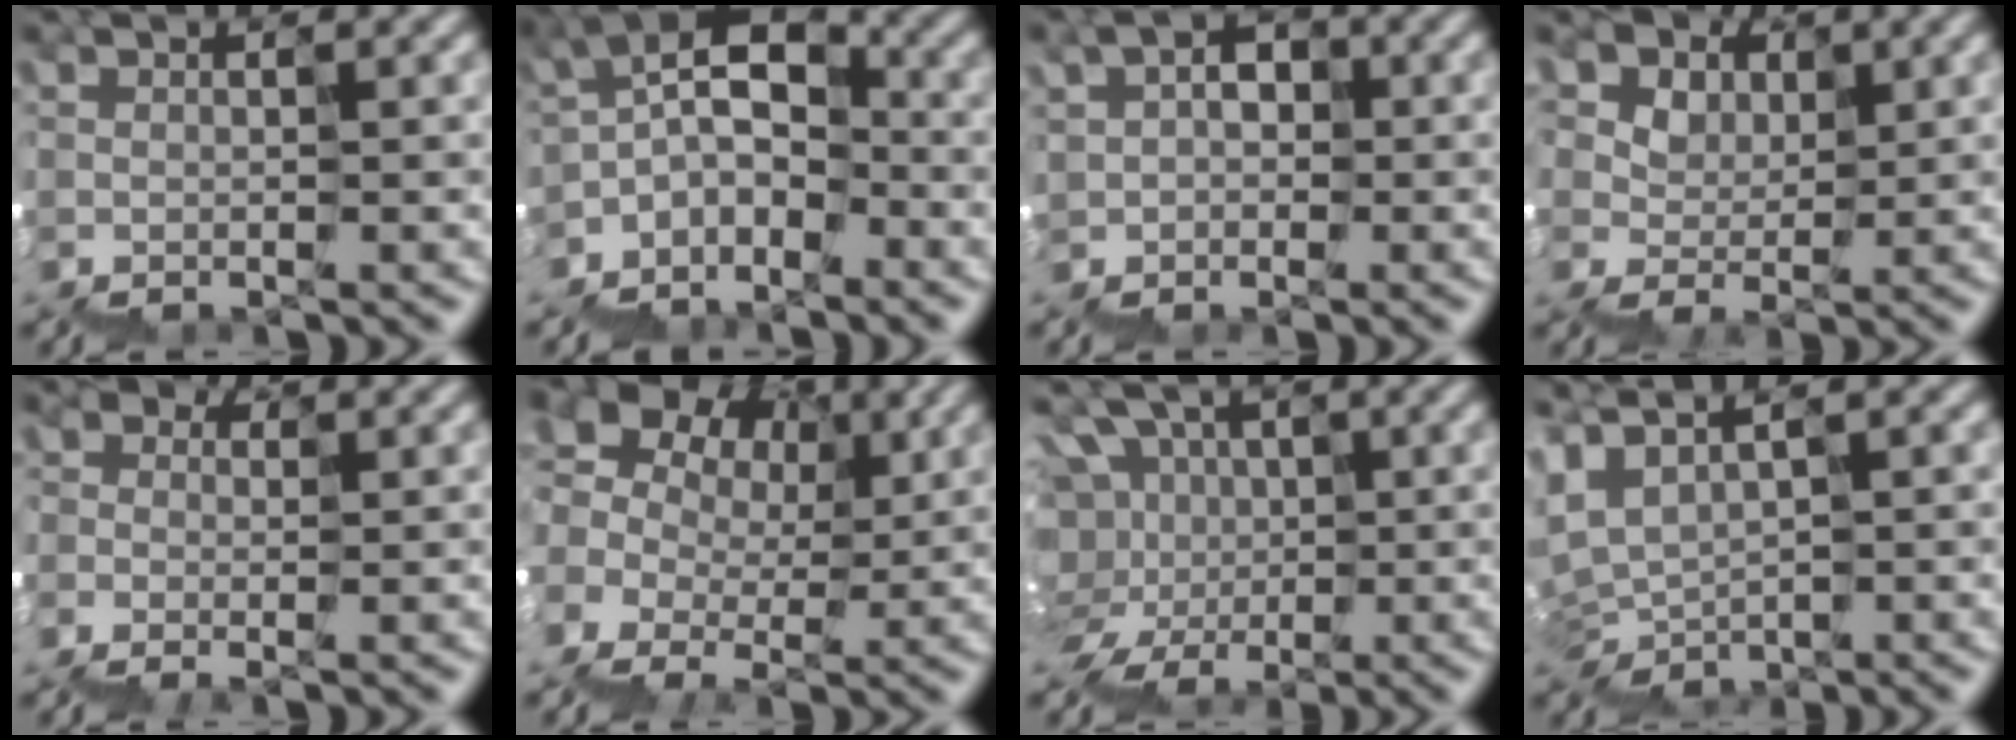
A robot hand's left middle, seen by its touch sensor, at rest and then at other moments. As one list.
[{"total": 5.9, "force": [-3.5, 3.6, 3.2], "torque": [-0.076, 0.014, -0.062]}, {"total": 3.3, "force": [0.4, 3.0, 1.4], "torque": [-0.044, 0.018, 0.010]}, {"total": 6.0, "force": [3.3, 4.6, 1.9], "torque": [-0.058, 0.035, 0.051]}, {"total": 1.3, "force": [-1.0, 0.8, -0.1], "torque": [-0.023, 0.002, -0.020]}, {"total": 8.4, "force": [1.8, 6.8, 4.6], "torque": [-0.123, 0.026, 0.038]}, {"total": 5.6, "force": [1.4, 5.3, 1.3], "torque": [-0.038, 0.038, -0.005]}, {"total": 1.4, "force": [0.7, 1.1, 0.4], "torque": [-0.059, 0.010, 0.012]}]